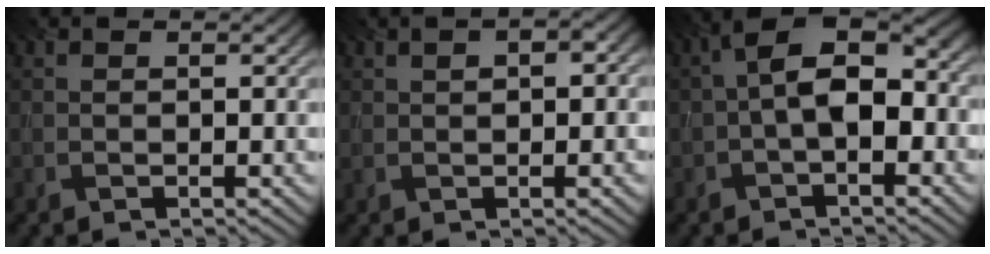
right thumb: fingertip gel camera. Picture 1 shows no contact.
{"total": 3.7, "force": [0.6, 1.8, 3.2], "torque": [-0.046, 0.004, 0.011]}
{"total": 8.9, "force": [-0.4, 4.6, 7.5], "torque": [-0.132, 0.017, -0.017]}